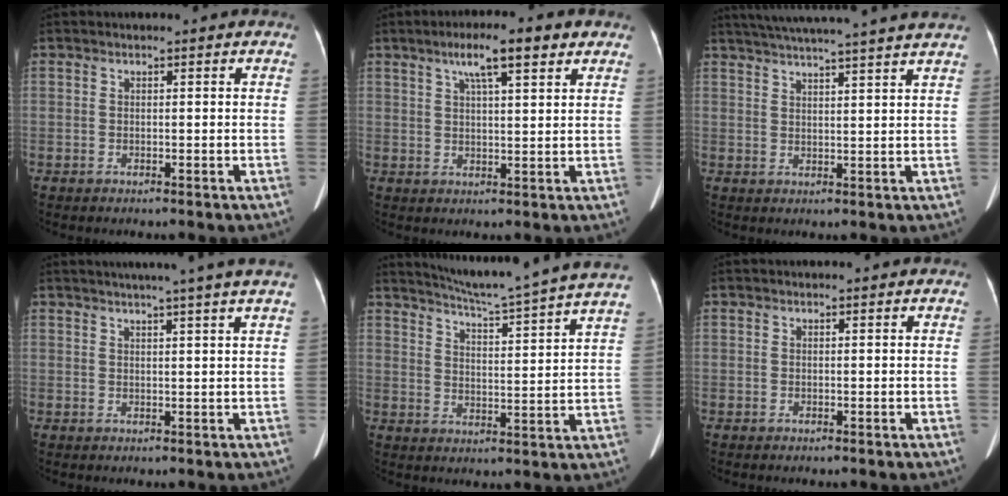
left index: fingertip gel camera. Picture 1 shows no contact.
{"total": 7.2, "force": [4.1, 1.1, 5.8], "torque": [-0.102, 0.015, 0.063]}
{"total": 18.3, "force": [16.3, -1.1, 8.2], "torque": [-0.145, 0.001, 0.215]}
{"total": 8.1, "force": [6.5, -1.5, 4.6], "torque": [-0.059, 0.015, 0.066]}
{"total": 19.0, "force": [17.2, -2.0, 7.9], "torque": [-0.136, -0.042, 0.225]}
{"total": 0.0}